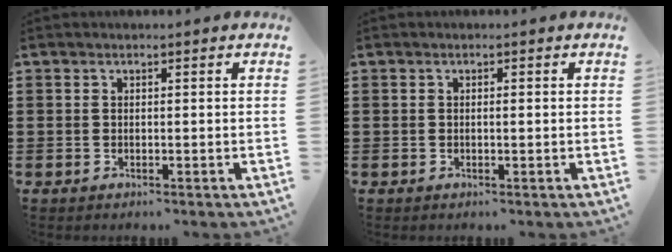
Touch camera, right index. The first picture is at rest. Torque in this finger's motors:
{"motor_torque": [-0.04, 0.04, 0.02, -0.01]}